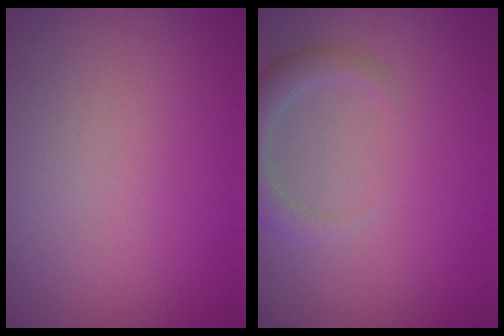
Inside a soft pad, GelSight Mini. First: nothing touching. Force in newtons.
{"total": 2.8, "press": 2.8, "slide": 0.4}